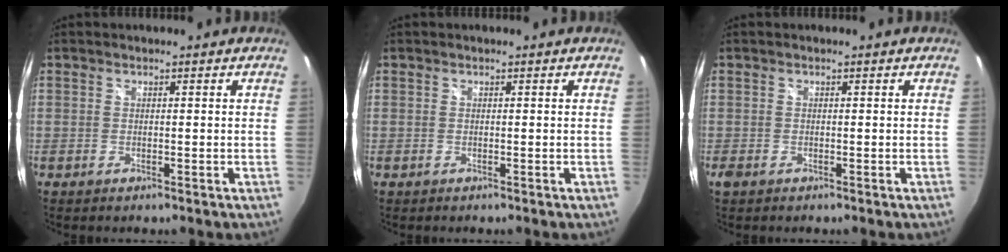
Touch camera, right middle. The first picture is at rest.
{"total": 0.0}
{"total": 1.5, "force": [-0.9, 1.0, 0.7], "torque": [-0.015, -0.004, -0.017]}